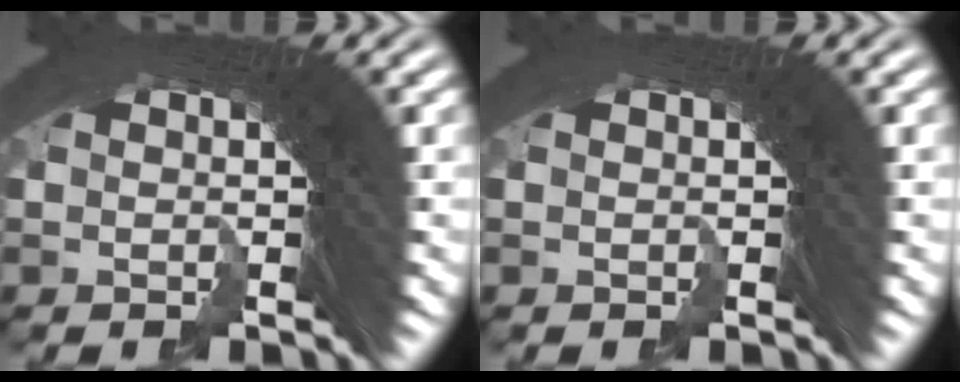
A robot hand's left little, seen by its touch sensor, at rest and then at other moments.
{"total": 0.0}